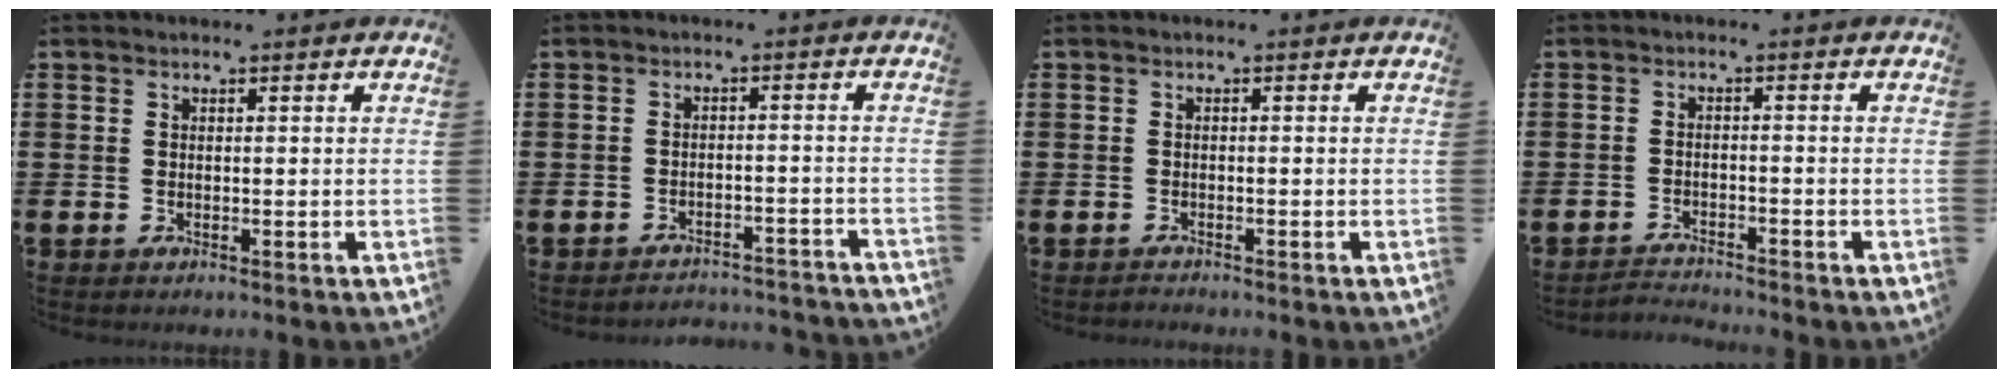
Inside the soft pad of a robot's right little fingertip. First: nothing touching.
{"total": 2.3, "force": [-2.3, -0.1, -0.1], "torque": [-0.004, 0.005, -0.050]}
{"total": 0.5, "force": [-0.5, 0.0, 0.0], "torque": [-0.001, -0.003, -0.011]}
{"total": 1.9, "force": [-1.9, -0.1, -0.2], "torque": [-0.003, 0.003, -0.041]}